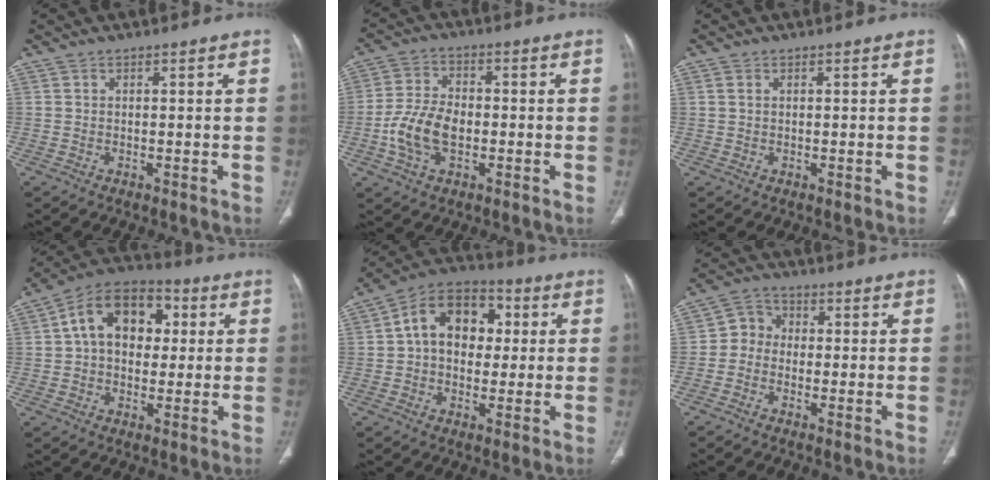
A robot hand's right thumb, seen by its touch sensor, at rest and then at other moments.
{"total": 9.6, "force": [-2.1, 5.9, 7.3], "torque": [-0.146, 0.014, -0.041]}
{"total": 0.7, "force": [0.2, 0.5, 0.4], "torque": [-0.010, 0.001, 0.003]}
{"total": 14.8, "force": [2.8, 10.3, 10.2], "torque": [-0.130, 0.022, 0.035]}
{"total": 13.8, "force": [2.1, 10.0, 9.3], "torque": [-0.111, 0.025, 0.022]}
{"total": 5.0, "force": [-0.9, 4.4, 2.1], "torque": [-0.014, 0.016, -0.034]}